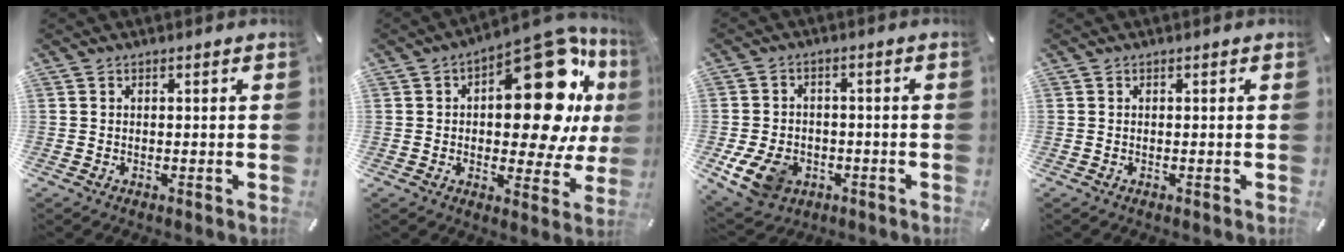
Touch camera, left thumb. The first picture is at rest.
{"total": 23.4, "force": [7.4, 11.0, 19.3], "torque": [-0.247, -0.060, 0.121]}
{"total": 9.4, "force": [-3.3, 7.2, 5.0], "torque": [-0.110, 0.014, -0.058]}
{"total": 0.0}